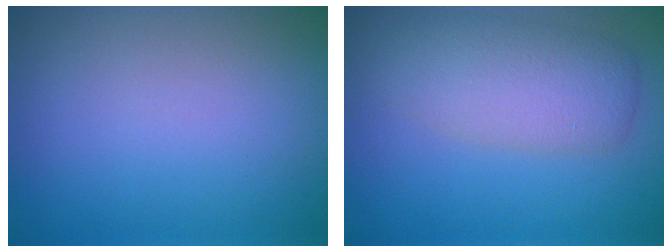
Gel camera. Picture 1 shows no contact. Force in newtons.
{"total": 4.9, "press": 4.9, "slide": 0.1}